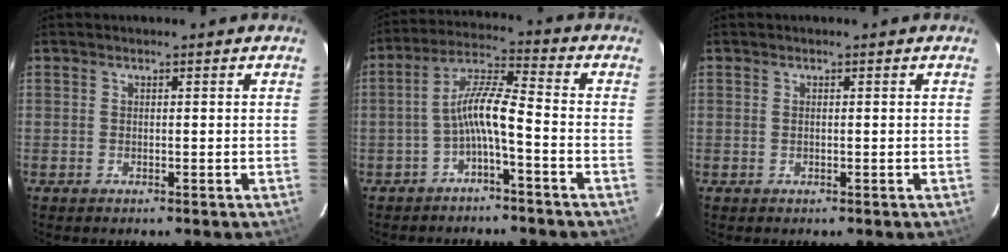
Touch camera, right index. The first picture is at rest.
{"total": 7.0, "force": [-3.0, 0.7, 6.3], "torque": [-0.143, 0.019, -0.057]}
{"total": 0.0}